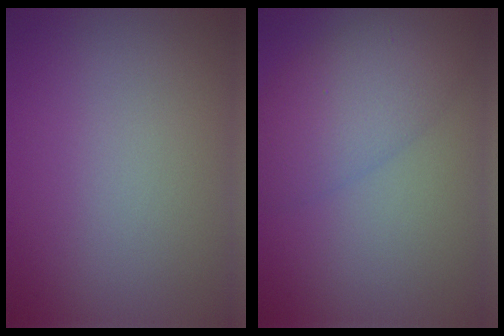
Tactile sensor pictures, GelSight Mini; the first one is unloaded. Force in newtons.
{"total": 5.2, "press": 5.2, "slide": 0.3}